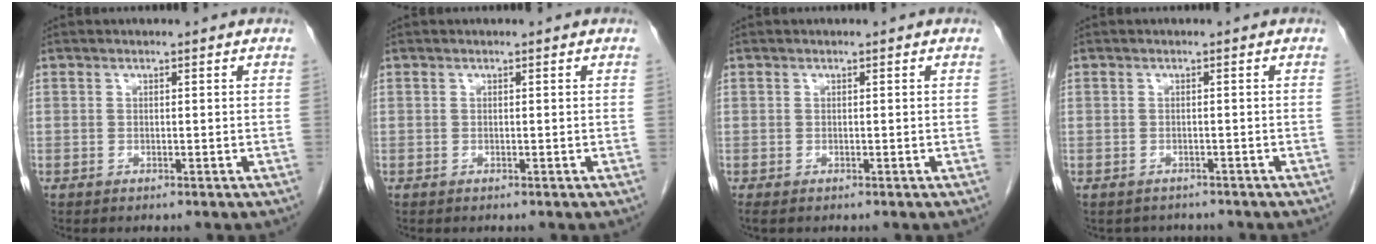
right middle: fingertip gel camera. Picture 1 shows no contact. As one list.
[{"total": 0.0}, {"total": 0.6, "force": [-0.5, 0.2, 0.3], "torque": [-0.005, -0.002, -0.008]}, {"total": 2.6, "force": [-2.2, 1.2, 0.0], "torque": [-0.006, 0.001, -0.031]}]